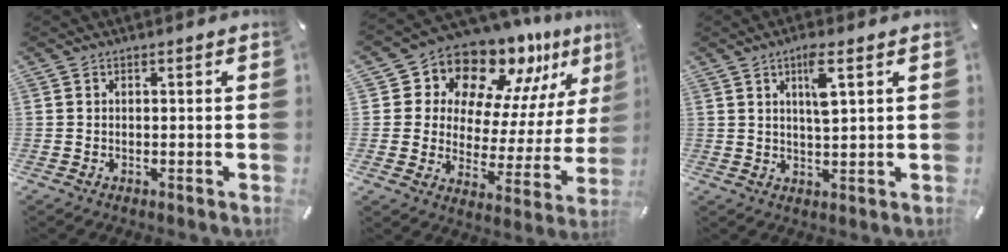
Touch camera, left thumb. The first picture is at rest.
{"total": 13.4, "force": [11.5, 6.3, 2.5], "torque": [-0.056, -0.121, 0.195]}
{"total": 7.1, "force": [3.0, 1.6, 6.3], "torque": [-0.107, -0.007, 0.043]}